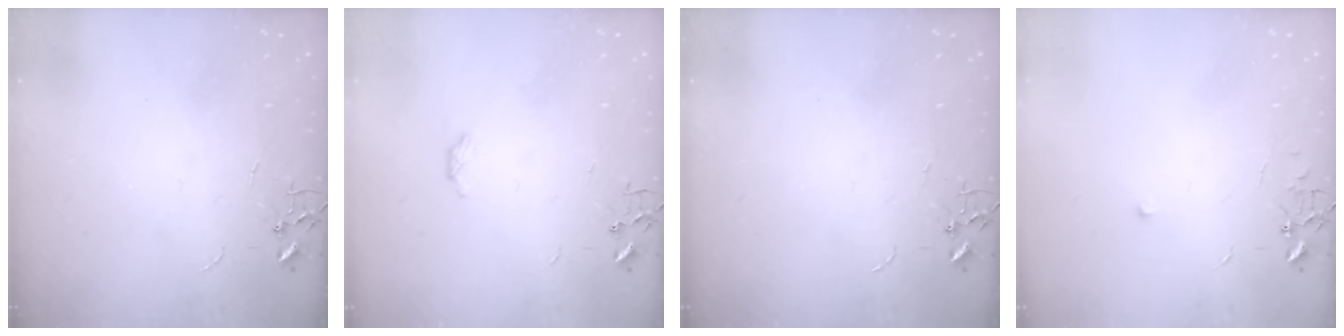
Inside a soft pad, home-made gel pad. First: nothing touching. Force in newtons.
{"total": 2.9, "press": 2.9, "slide": 0.5}
{"total": 0.0}
{"total": 5.2, "press": 5.1, "slide": 0.6}